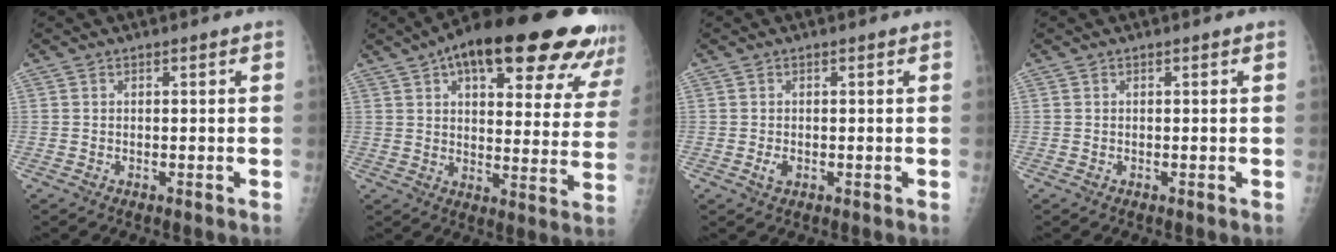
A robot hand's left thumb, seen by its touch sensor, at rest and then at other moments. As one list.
[{"total": 28.5, "force": [17.7, 9.8, 20.1], "torque": [-0.259, -0.022, 0.232]}, {"total": 1.7, "force": [-0.2, 1.0, 1.4], "torque": [-0.021, -0.002, -0.001]}, {"total": 0.0}]